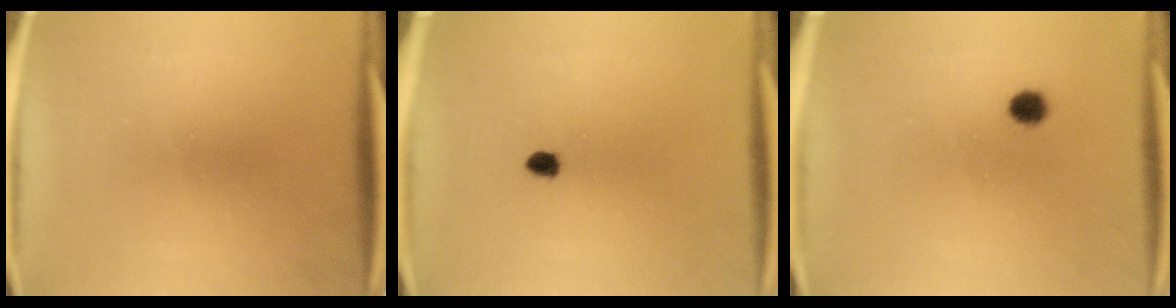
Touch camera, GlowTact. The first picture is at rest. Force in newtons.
{"total": 1.7}
{"total": 2.6}